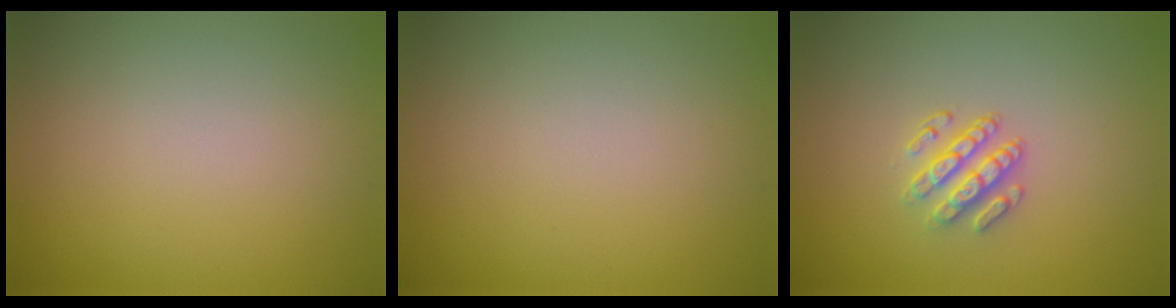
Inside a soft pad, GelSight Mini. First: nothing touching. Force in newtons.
{"total": 0.0}
{"total": 2.3, "press": 1.9, "slide": 1.4}